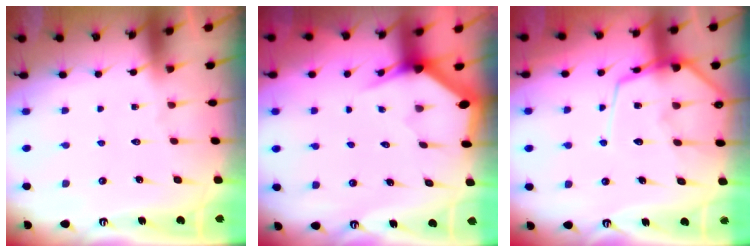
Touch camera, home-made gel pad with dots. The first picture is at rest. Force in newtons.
{"total": 2.9, "press": 2.9, "slide": 0.0}
{"total": 11.5, "press": 11.5, "slide": 0.9}